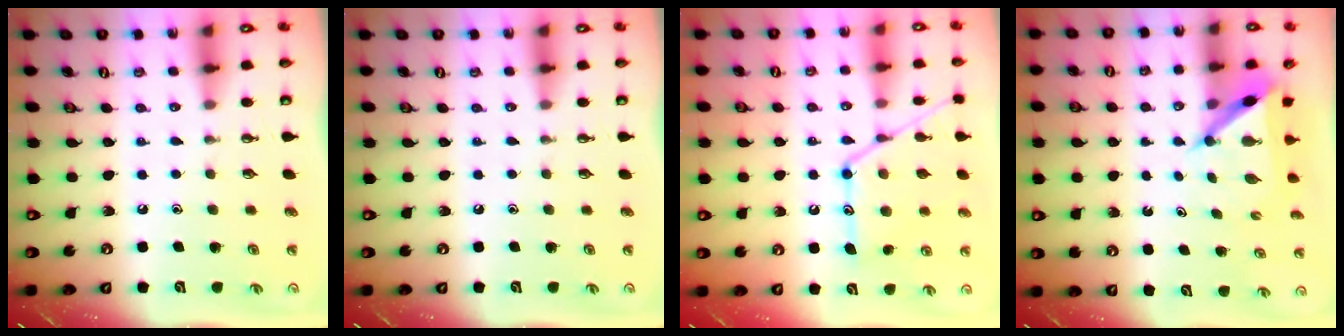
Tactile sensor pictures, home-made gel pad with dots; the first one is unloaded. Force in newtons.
{"total": 0.0}
{"total": 16.4, "press": 16.3, "slide": 1.4}
{"total": 5.7, "press": 5.7, "slide": 0.6}